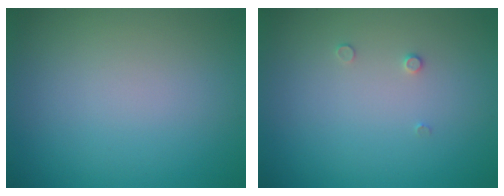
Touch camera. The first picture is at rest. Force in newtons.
{"total": 0.6, "press": 0.6, "slide": 0.2}